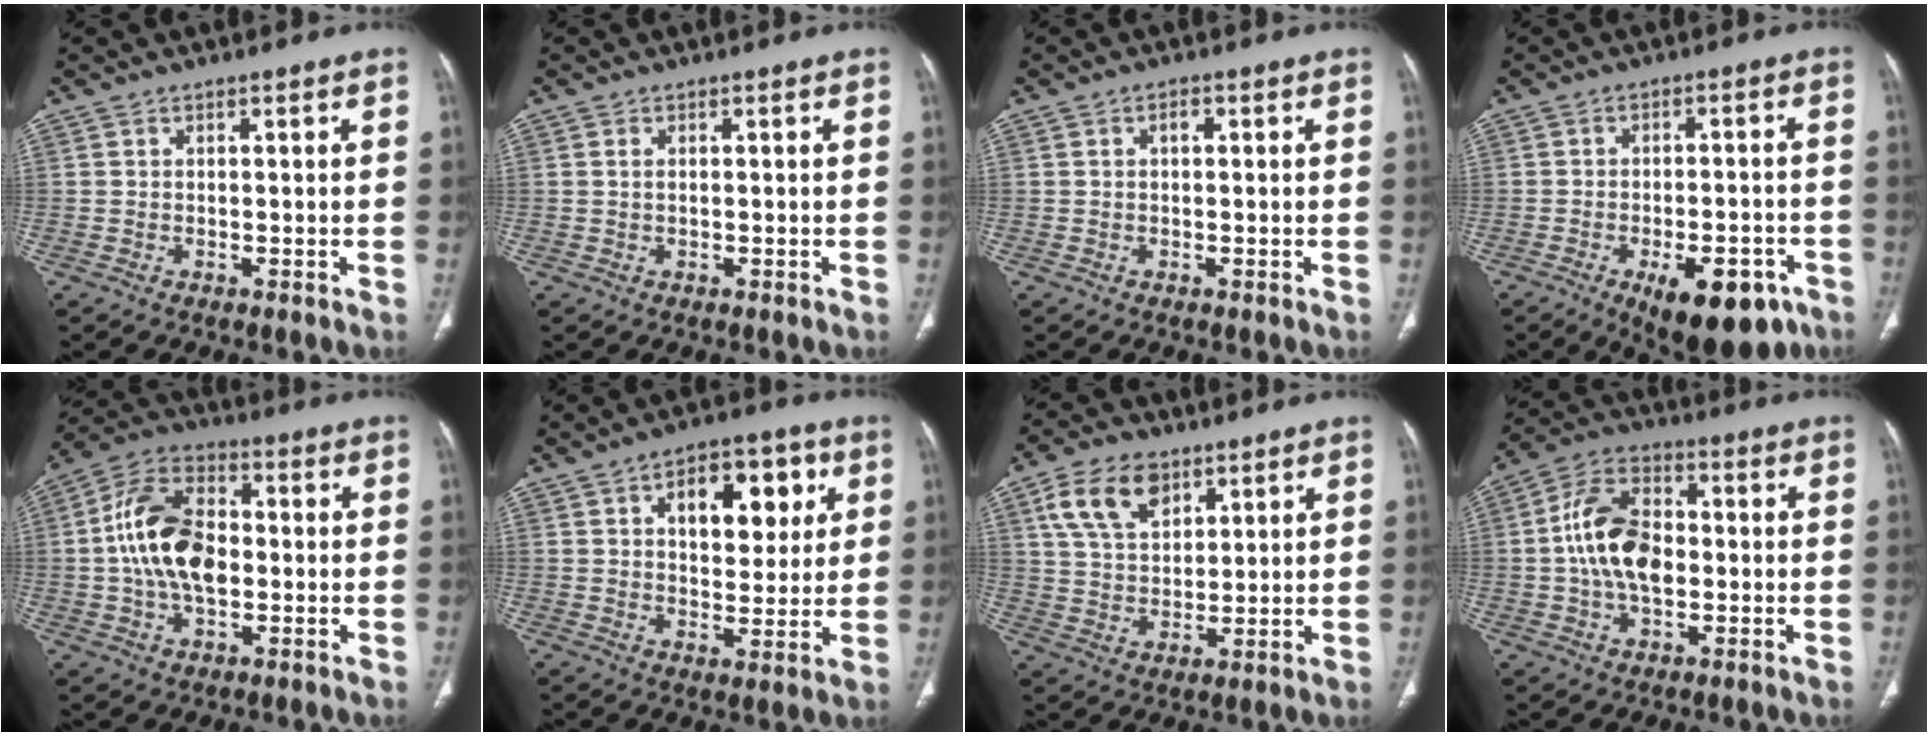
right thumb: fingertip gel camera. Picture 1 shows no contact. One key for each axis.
{"total": 0.6, "fx": 0.2, "fy": 0.3, "fz": 0.5, "tx": -0.011, "ty": -0.001, "tz": 0.004}
{"total": 1.2, "fx": 0.3, "fy": 0.7, "fz": 1.0, "tx": -0.014, "ty": 0.002, "tz": 0.003}
{"total": 14.0, "fx": -7.4, "fy": 6.3, "fz": 10.1, "tx": -0.109, "ty": 0.023, "tz": -0.094}
{"total": 14.9, "fx": -0.2, "fy": 9.0, "fz": 11.8, "tx": -0.208, "ty": 0.023, "tz": -0.011}
{"total": 13.1, "fx": 4.5, "fy": 7.5, "fz": 9.8, "tx": -0.089, "ty": -0.009, "tz": 0.065}
{"total": 11.2, "fx": 5.7, "fy": 6.9, "fz": 6.8, "tx": -0.108, "ty": -0.014, "tz": 0.109}
{"total": 12.9, "fx": -0.3, "fy": 7.9, "fz": 10.2, "tx": -0.177, "ty": 0.020, "tz": -0.012}